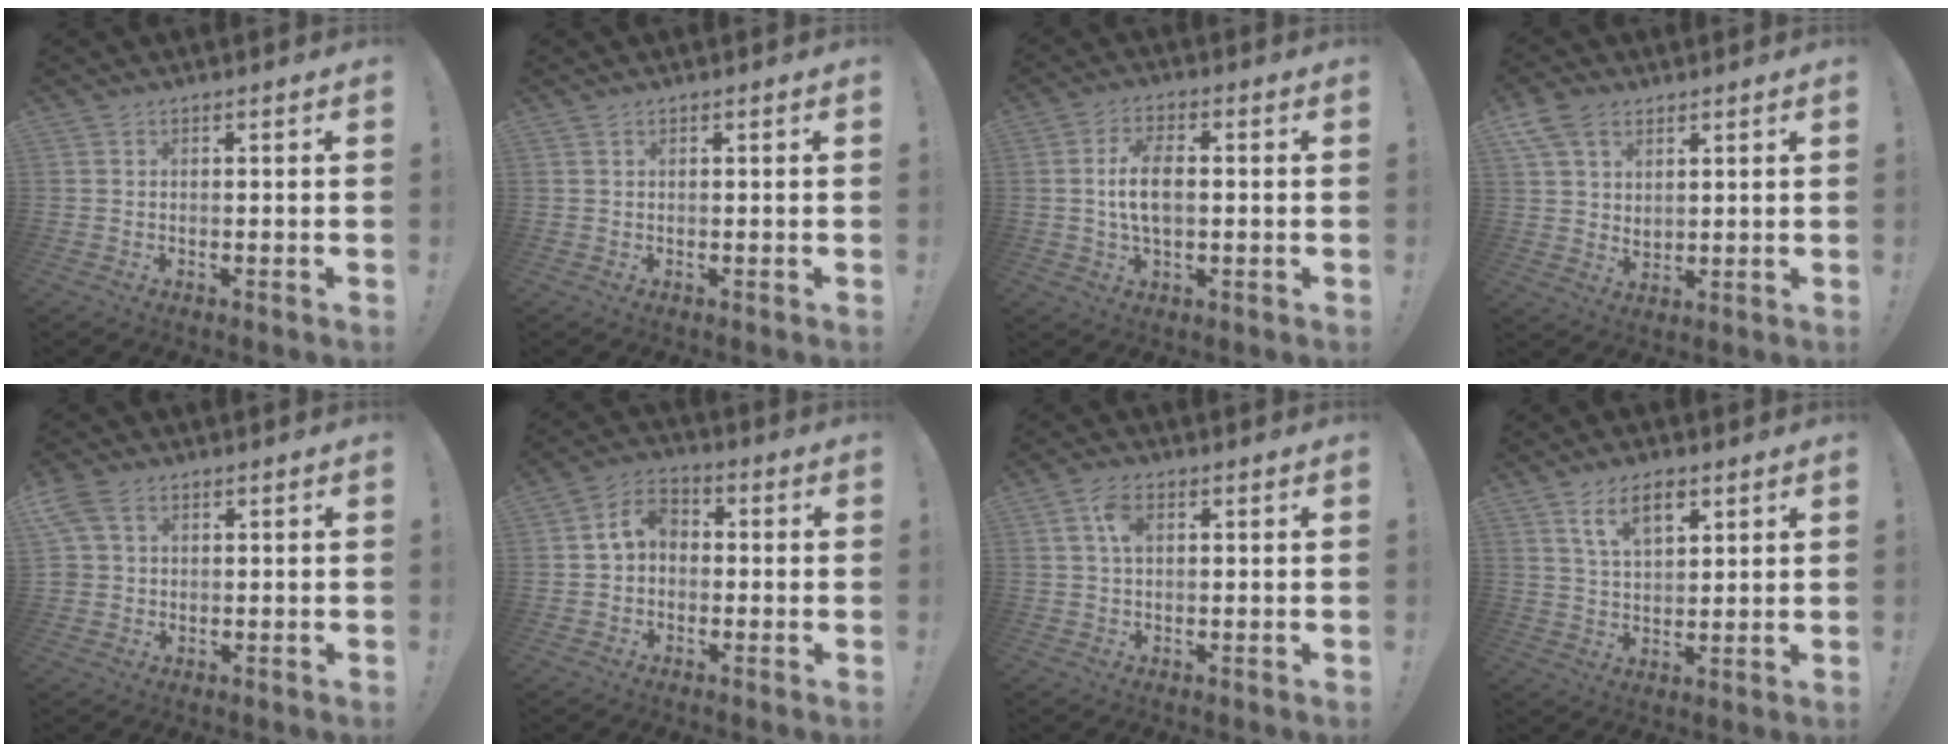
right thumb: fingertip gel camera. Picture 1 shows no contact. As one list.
[{"total": 0.0}, {"total": 8.7, "force": [0.1, 4.5, 7.5], "torque": [-0.135, -0.003, -0.001]}, {"total": 9.2, "force": [5.6, 5.9, 4.4], "torque": [-0.080, -0.018, 0.111]}, {"total": 6.4, "force": [2.9, 4.5, 3.4], "torque": [-0.081, -0.005, 0.058]}, {"total": 7.5, "force": [0.5, 5.8, 4.7], "torque": [-0.084, 0.017, 0.011]}, {"total": 5.7, "force": [1.7, 3.2, 4.4], "torque": [-0.078, 0.005, 0.030]}, {"total": 9.2, "force": [5.2, 4.4, 6.2], "torque": [-0.107, -0.009, 0.094]}]